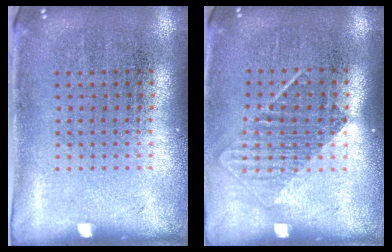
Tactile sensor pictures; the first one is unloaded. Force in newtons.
{"total": 1.4, "press": 1.1, "slide": 0.9}